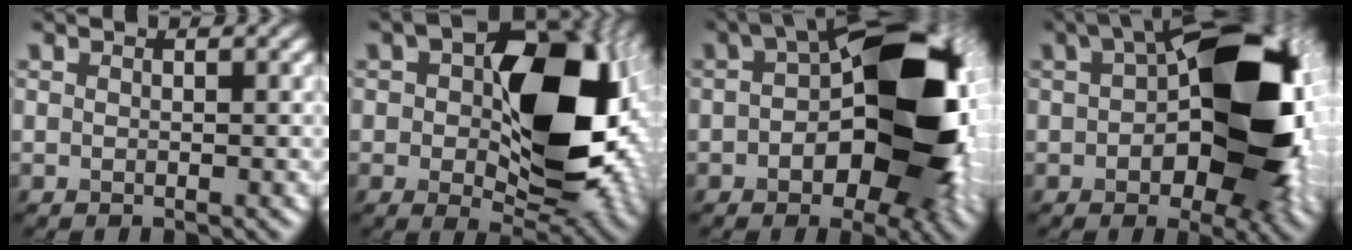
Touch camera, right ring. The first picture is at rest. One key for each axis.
{"total": 14.4, "fx": 1.1, "fy": 8.1, "fz": 11.9, "tx": -0.168, "ty": 0.004, "tz": 0.020}
{"total": 15.2, "fx": -0.3, "fy": 7.9, "fz": 12.9, "tx": -0.163, "ty": 0.017, "tz": -0.013}
{"total": 16.0, "fx": 1.0, "fy": 8.6, "fz": 13.4, "tx": -0.180, "ty": 0.007, "tz": 0.014}